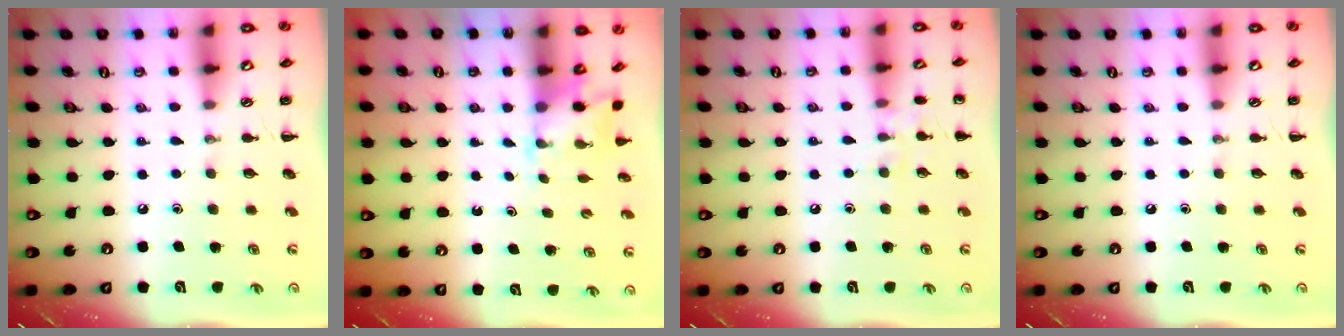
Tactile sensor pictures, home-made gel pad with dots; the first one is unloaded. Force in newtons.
{"total": 1.7, "press": 1.6, "slide": 0.5}
{"total": 7.0, "press": 6.7, "slide": 2.0}
{"total": 0.0}